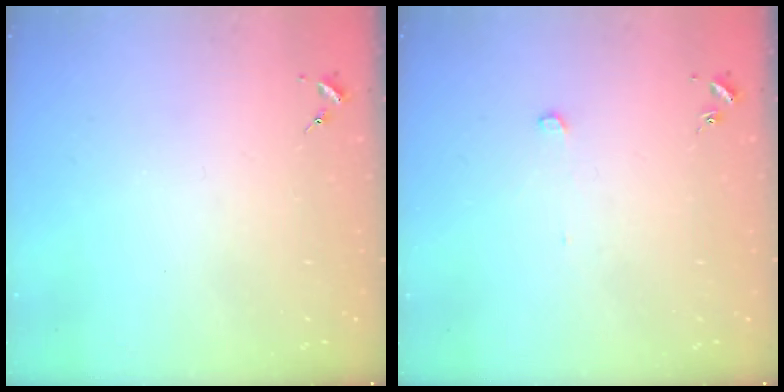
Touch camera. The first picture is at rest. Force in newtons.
{"total": 2.4, "press": 2.4, "slide": 0.0}